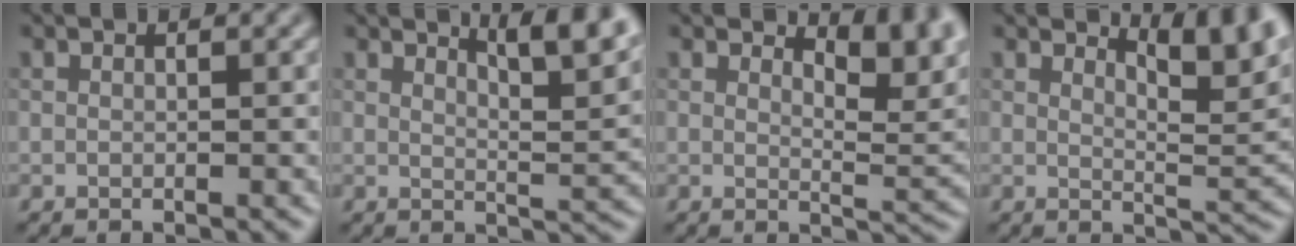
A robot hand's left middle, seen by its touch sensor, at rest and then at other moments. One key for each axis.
{"total": 5.8, "fx": 4.0, "fy": 1.3, "fz": 4.1, "tx": -0.048, "ty": 0.004, "tz": 0.056}
{"total": 5.0, "fx": 3.2, "fy": 1.9, "fz": 3.5, "tx": -0.043, "ty": -0.006, "tz": 0.040}
{"total": 5.7, "fx": 3.7, "fy": 1.6, "fz": 4.0, "tx": -0.053, "ty": -0.003, "tz": 0.054}